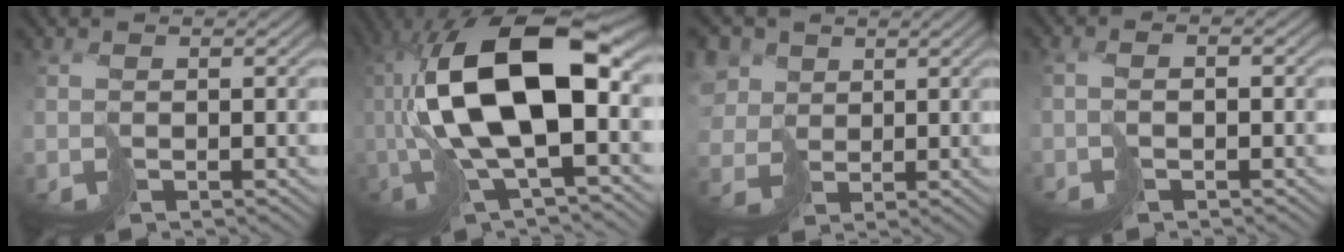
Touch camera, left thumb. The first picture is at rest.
{"total": 16.0, "force": [-0.3, 6.2, 14.8], "torque": [-0.310, 0.009, -0.009]}
{"total": 7.2, "force": [1.8, 5.9, 3.7], "torque": [-0.128, 0.010, 0.030]}
{"total": 2.3, "force": [-0.9, 0.8, 2.0], "torque": [-0.043, 0.003, -0.022]}